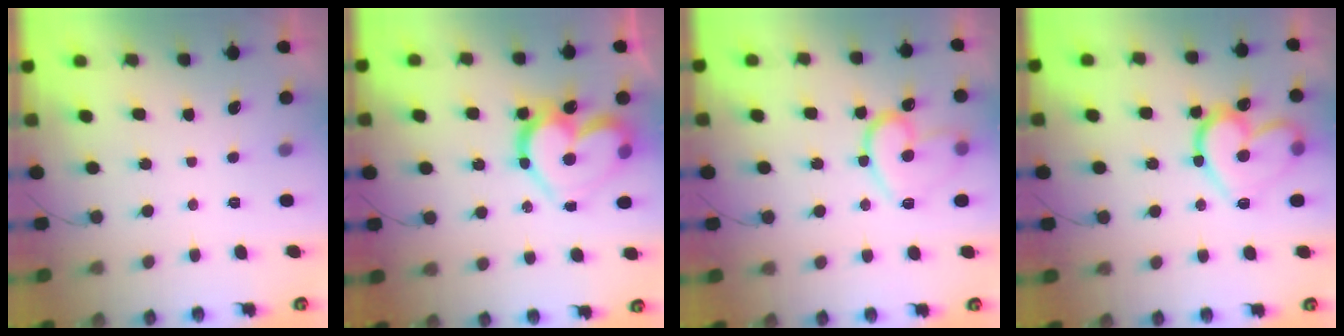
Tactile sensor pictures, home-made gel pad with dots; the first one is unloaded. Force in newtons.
{"total": 19.2, "press": 19.1, "slide": 2.1}
{"total": 14.8, "press": 14.8, "slide": 0.7}
{"total": 17.9, "press": 17.8, "slide": 0.9}